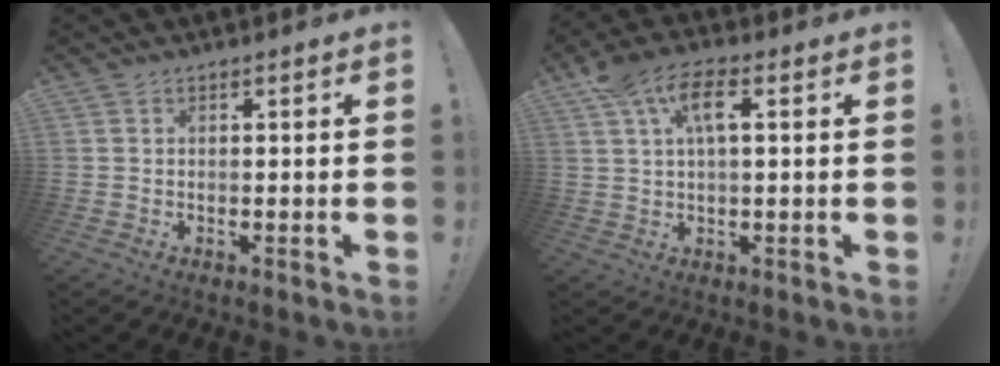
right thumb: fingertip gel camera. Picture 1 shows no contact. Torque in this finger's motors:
{"motor_torque": [-0.69, 0.94, 0.99, 0.28, 0.13]}